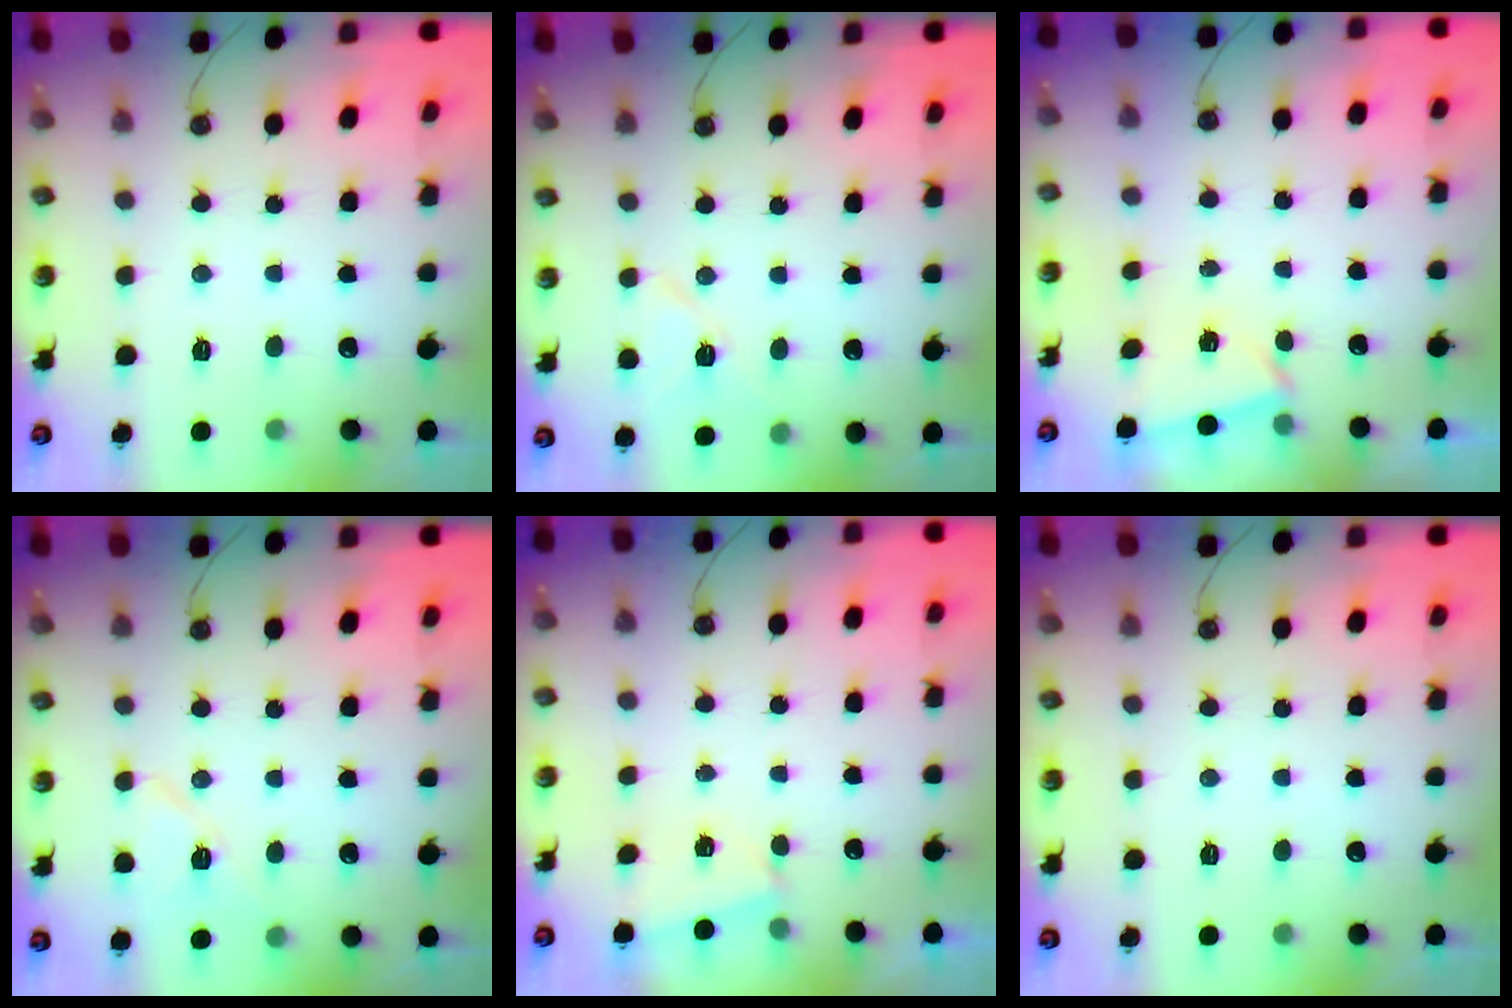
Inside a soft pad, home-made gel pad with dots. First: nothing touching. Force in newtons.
{"total": 8.8, "press": 5.2, "slide": 7.1}
{"total": 2.5, "press": 0.6, "slide": 2.4}
{"total": 8.8, "press": 8.7, "slide": 1.1}
{"total": 2.1, "press": 0.8, "slide": 1.9}
{"total": 0.0}